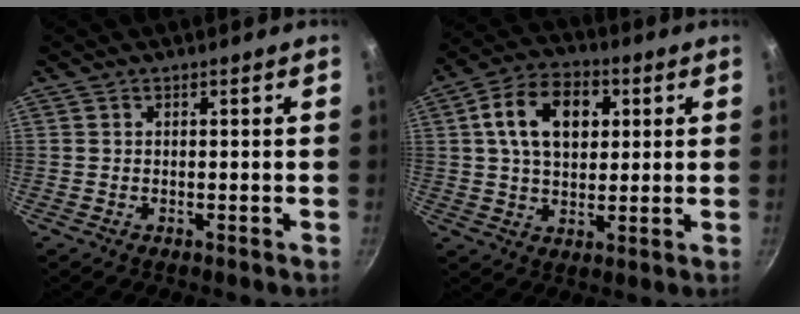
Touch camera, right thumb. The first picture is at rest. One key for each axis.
{"total": 13.6, "fx": 3.5, "fy": 9.0, "fz": 9.6, "tx": -0.140, "ty": 0.009, "tz": 0.047}